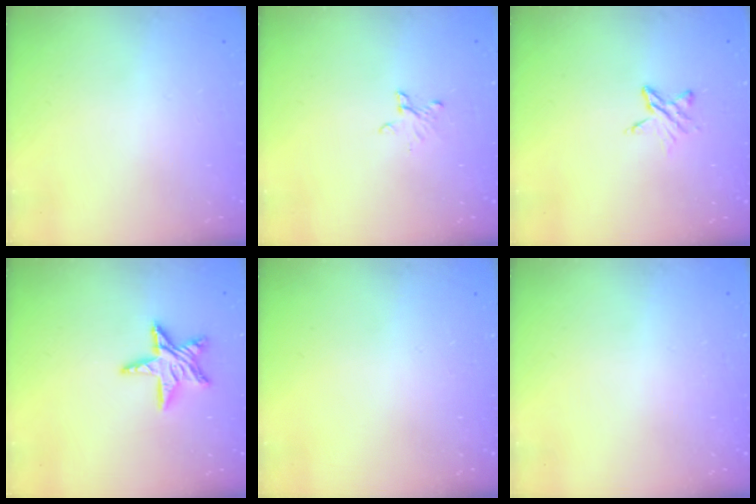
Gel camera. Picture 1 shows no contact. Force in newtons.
{"total": 3.2, "press": 3.2, "slide": 0.3}
{"total": 4.8, "press": 4.8, "slide": 0.5}
{"total": 11.1, "press": 11.1, "slide": 1.0}
{"total": 0.0}
{"total": 0.0}